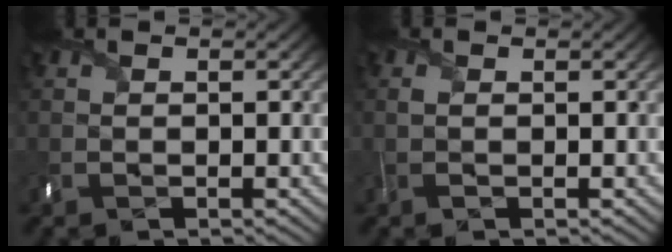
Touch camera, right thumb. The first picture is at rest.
{"total": 0.9, "force": [0.1, 0.4, 0.8], "torque": [-0.019, 0.000, 0.002]}